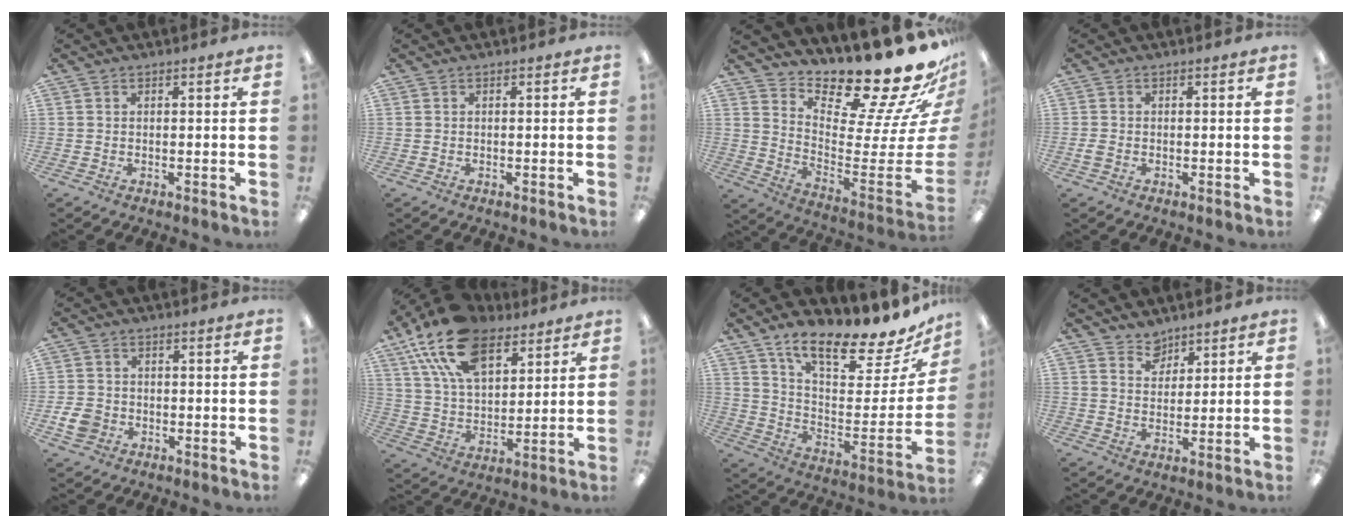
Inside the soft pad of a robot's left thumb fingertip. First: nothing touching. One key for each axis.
{"total": 0.0}
{"total": 20.5, "fx": 18.0, "fy": 3.5, "fz": 9.1, "tx": -0.100, "ty": -0.175, "tz": 0.286}
{"total": 1.7, "fx": -0.5, "fy": 1.2, "fz": 1.1, "tx": -0.025, "ty": 0.000, "tz": -0.010}
{"total": 4.9, "fx": -1.5, "fy": 4.2, "fz": 2.2, "tx": -0.046, "ty": 0.002, "tz": -0.030}
{"total": 19.2, "fx": 11.8, "fy": 10.3, "fz": 11.2, "tx": -0.208, "ty": -0.040, "tz": 0.216}
{"total": 15.8, "fx": 12.6, "fy": 4.5, "fz": 8.3, "tx": -0.125, "ty": -0.104, "tz": 0.215}
{"total": 5.0, "fx": 4.3, "fy": 2.6, "fz": 0.2, "tx": -0.003, "ty": -0.024, "tz": 0.079}